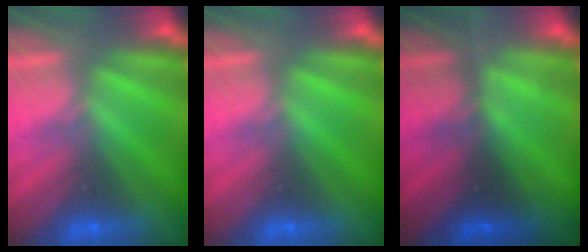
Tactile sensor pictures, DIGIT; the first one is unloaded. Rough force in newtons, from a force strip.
{"total": 0.0}
{"total": 1.3}